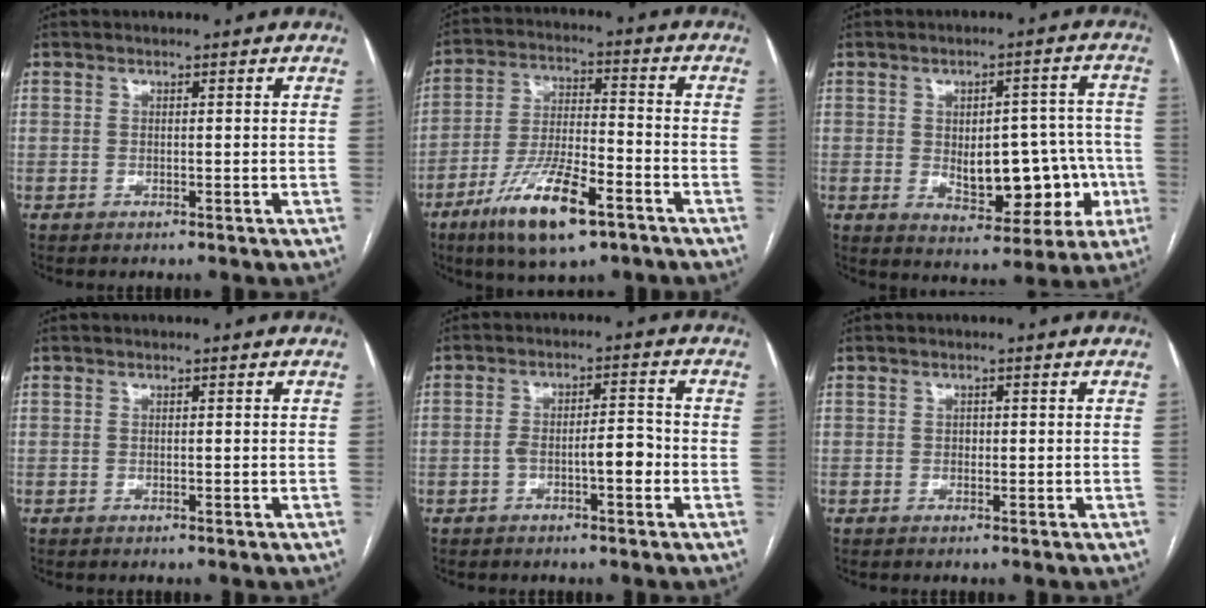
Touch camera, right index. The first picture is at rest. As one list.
[{"total": 14.2, "force": [-8.3, 3.1, 11.1], "torque": [-0.219, -0.016, -0.144]}, {"total": 12.4, "force": [-2.2, 6.4, 10.4], "torque": [-0.123, 0.023, -0.010]}, {"total": 0.0}, {"total": 4.9, "force": [-1.7, 1.2, 4.4], "torque": [-0.076, 0.020, -0.025]}, {"total": 0.6, "force": [0.0, 0.5, 0.3], "torque": [-0.001, 0.002, -0.002]}]